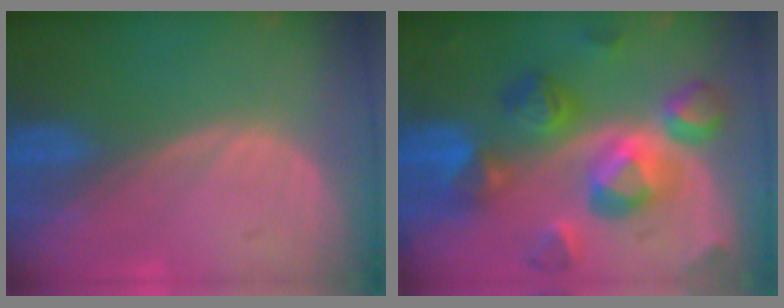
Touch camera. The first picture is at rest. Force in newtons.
{"total": 11.2, "press": 11.2, "slide": 1.1}